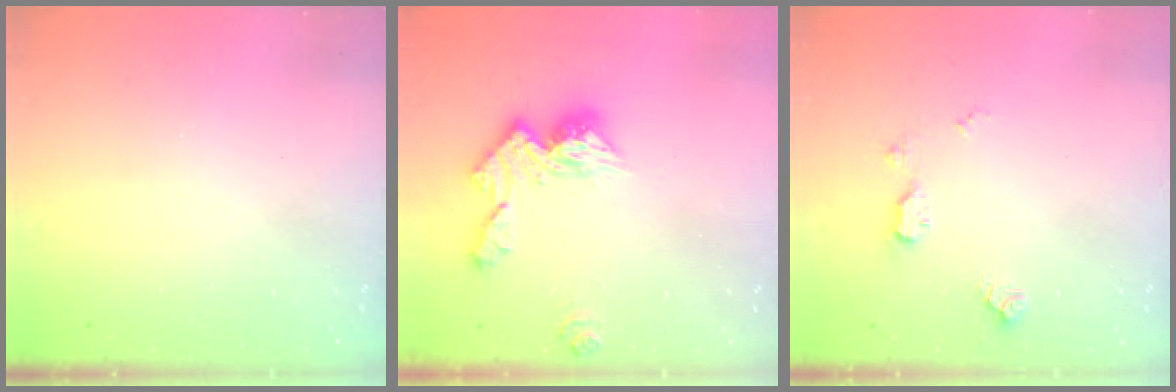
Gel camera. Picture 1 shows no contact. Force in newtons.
{"total": 12.6, "press": 12.6, "slide": 1.0}
{"total": 7.0, "press": 6.9, "slide": 0.6}